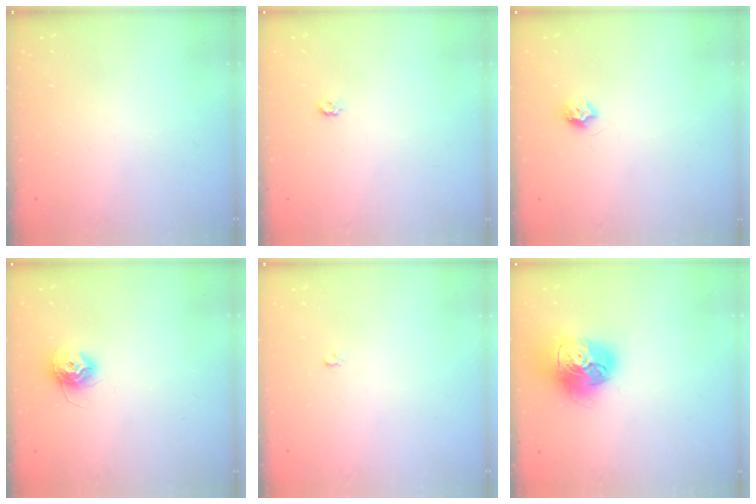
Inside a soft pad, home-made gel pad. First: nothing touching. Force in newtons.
{"total": 4.0, "press": 4.0, "slide": 0.4}
{"total": 6.6, "press": 6.5, "slide": 0.6}
{"total": 10.3, "press": 10.3, "slide": 0.4}
{"total": 2.0, "press": 2.0, "slide": 0.4}
{"total": 18.6, "press": 18.5, "slide": 1.9}